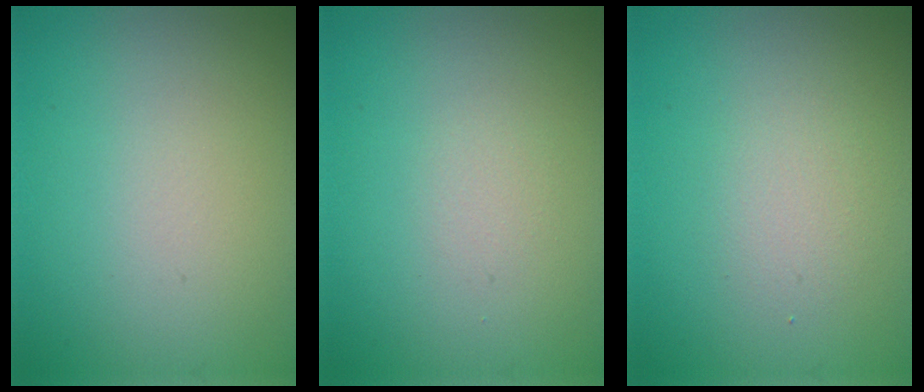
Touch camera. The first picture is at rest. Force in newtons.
{"total": 0.6, "press": 0.6, "slide": 0.1}
{"total": 1.8, "press": 1.8, "slide": 0.1}